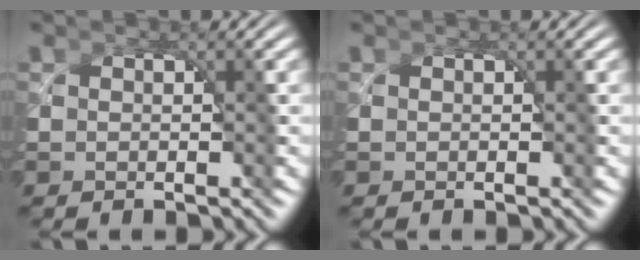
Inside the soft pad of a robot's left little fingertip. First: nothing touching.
{"total": 0.0}